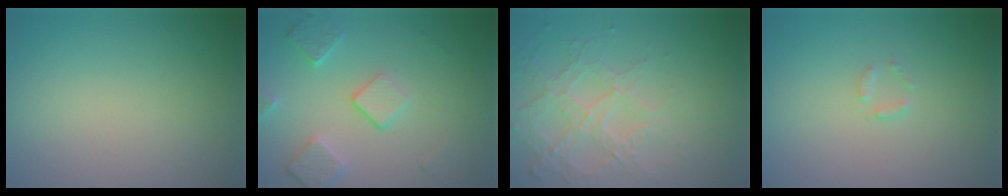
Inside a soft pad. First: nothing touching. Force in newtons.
{"total": 4.0, "press": 3.0, "slide": 2.6}
{"total": 4.0, "press": 3.1, "slide": 2.5}
{"total": 0.7, "press": 0.4, "slide": 0.6}